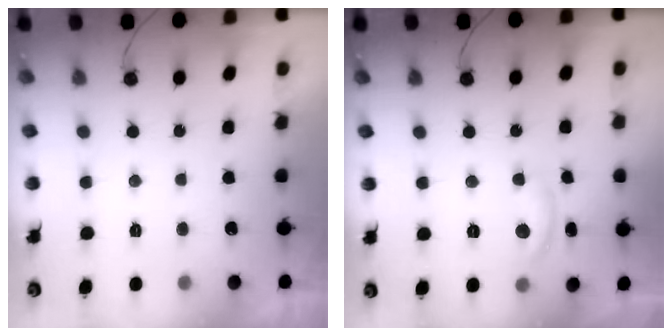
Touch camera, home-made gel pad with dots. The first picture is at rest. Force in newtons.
{"total": 7.4, "press": 7.4, "slide": 0.5}